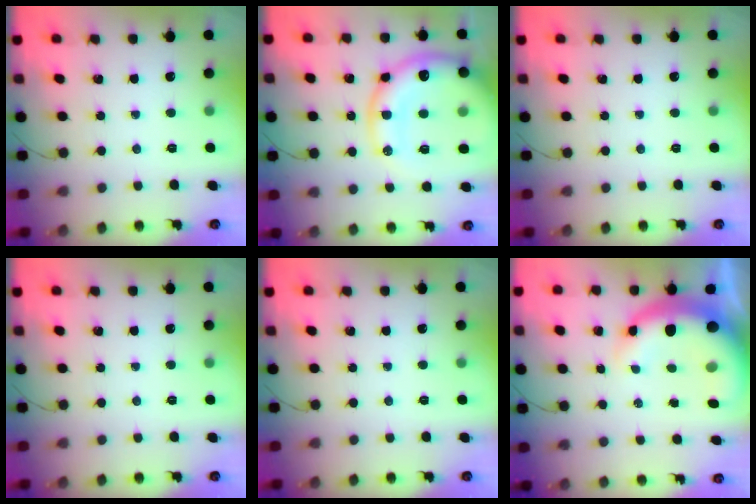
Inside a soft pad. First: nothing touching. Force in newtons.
{"total": 22.7, "press": 22.1, "slide": 4.8}
{"total": 0.0}
{"total": 0.0}
{"total": 0.0}
{"total": 13.7, "press": 13.5, "slide": 2.6}